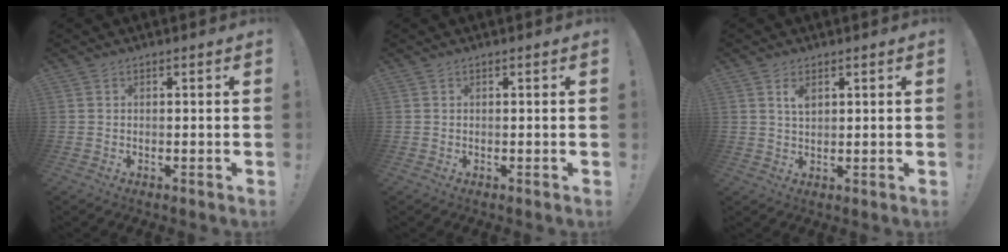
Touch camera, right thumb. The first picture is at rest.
{"total": 0.0}
{"total": 3.4, "force": [1.7, 1.7, 2.3], "torque": [-0.027, -0.010, 0.026]}